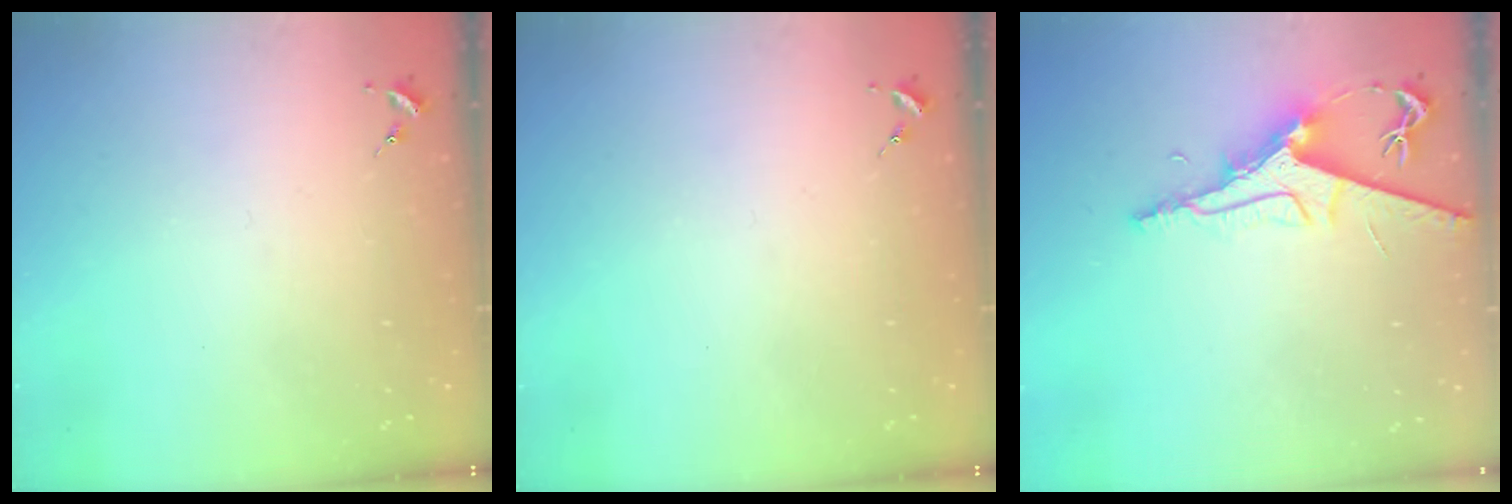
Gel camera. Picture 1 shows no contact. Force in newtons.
{"total": 0.0}
{"total": 8.9, "press": 8.9, "slide": 0.9}